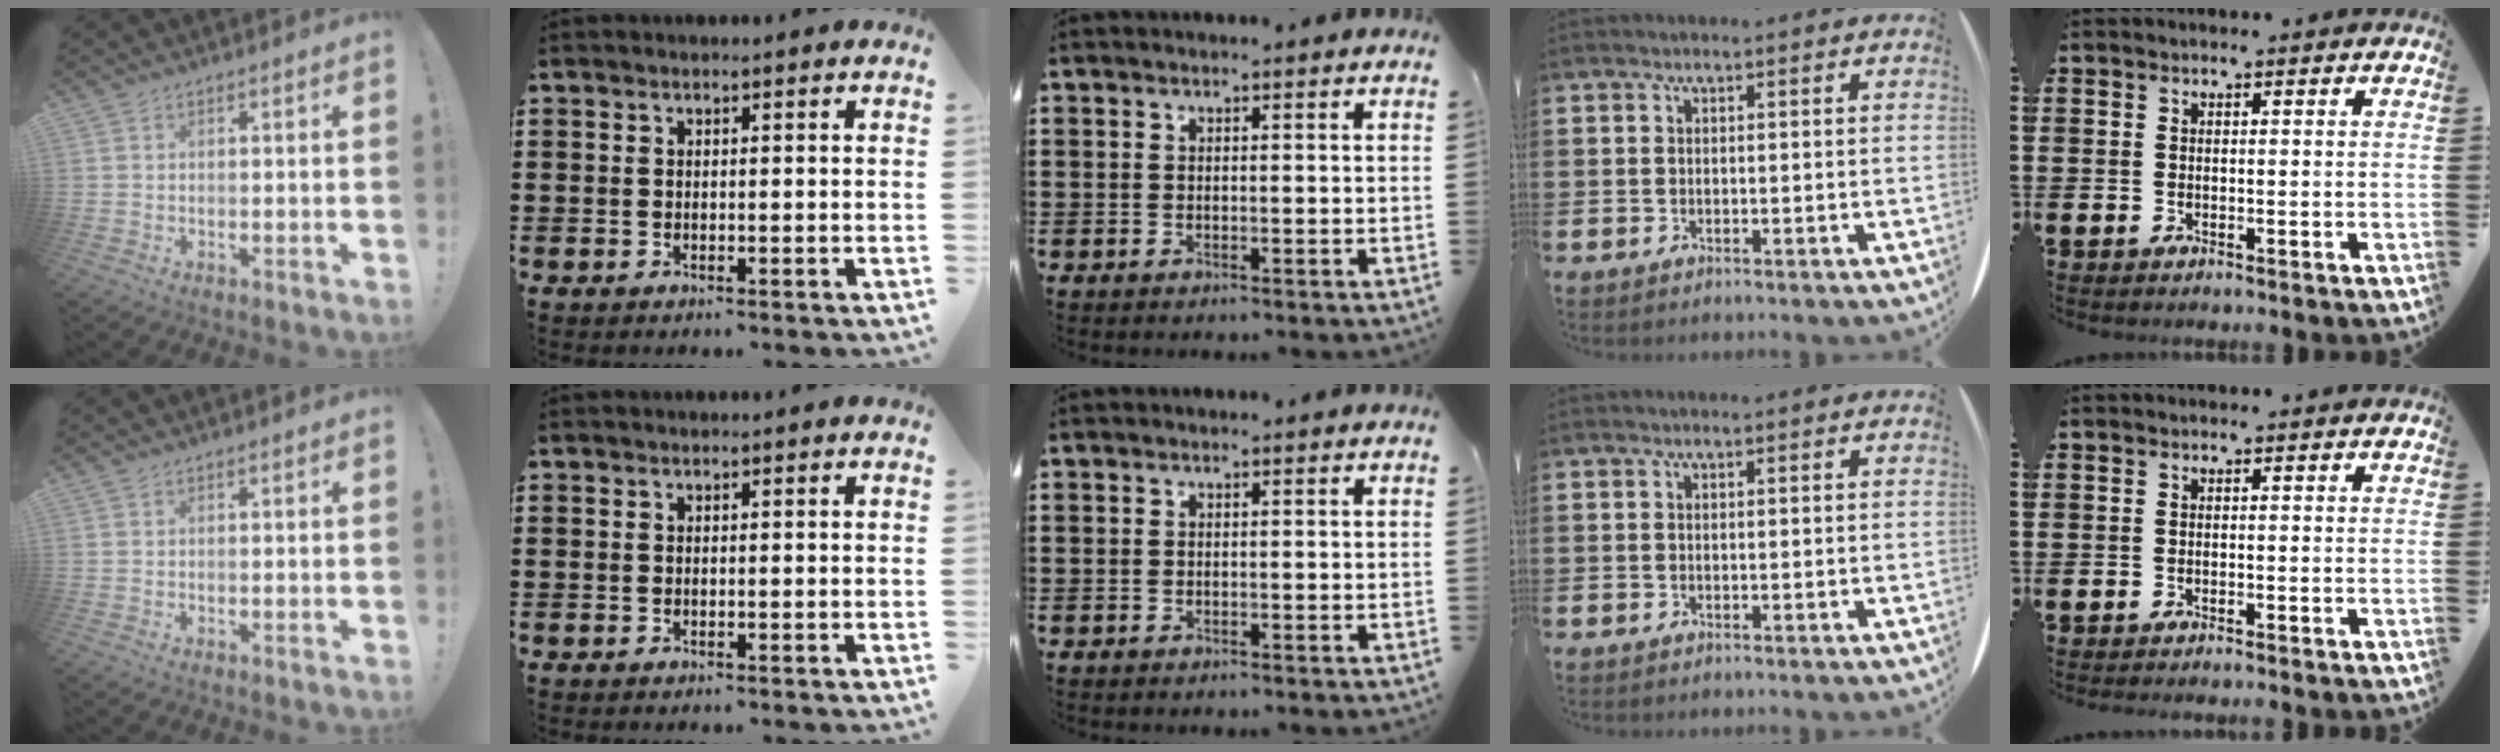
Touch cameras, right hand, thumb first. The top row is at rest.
{}